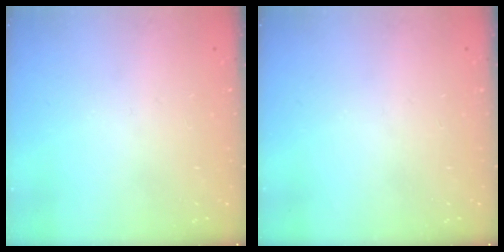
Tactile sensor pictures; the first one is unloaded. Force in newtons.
{"total": 0.0}